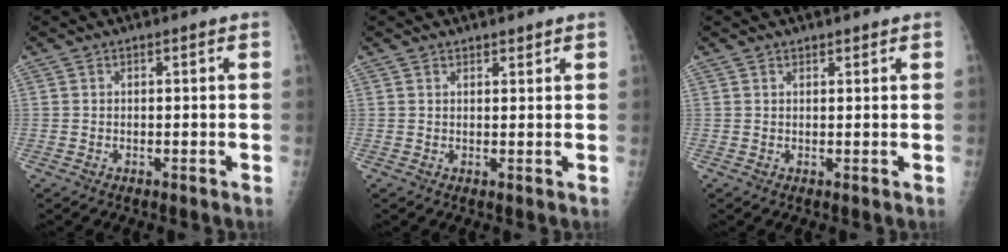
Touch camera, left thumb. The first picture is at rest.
{"total": 1.4, "force": [1.2, 0.5, 0.4], "torque": [0.003, -0.006, 0.018]}
{"total": 1.0, "force": [0.9, 0.3, 0.3], "torque": [0.002, -0.004, 0.013]}